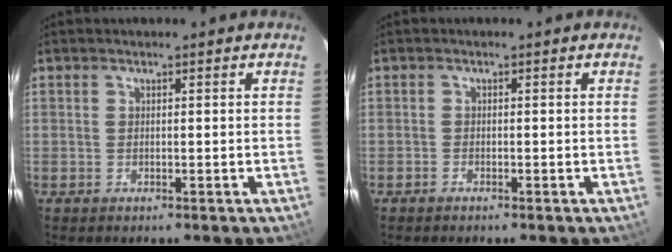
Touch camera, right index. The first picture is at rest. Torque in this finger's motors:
{"motor_torque": [0.14, -0.03, -0.07, 0.00]}